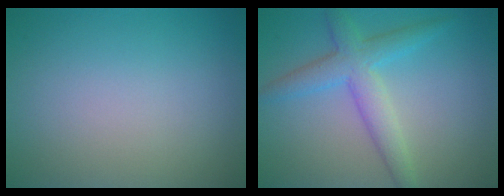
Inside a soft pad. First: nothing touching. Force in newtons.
{"total": 4.1, "press": 4.1, "slide": 0.2}